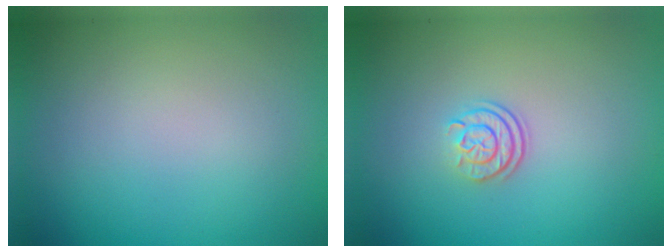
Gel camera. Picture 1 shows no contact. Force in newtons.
{"total": 2.4, "press": 1.8, "slide": 1.6}